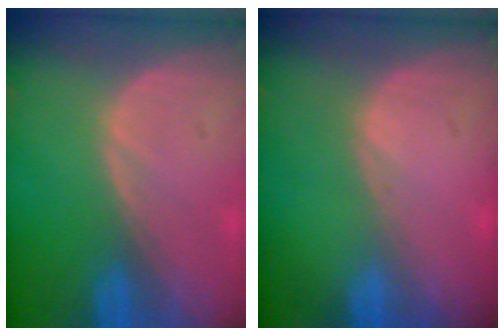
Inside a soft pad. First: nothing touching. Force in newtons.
{"total": 0.0}